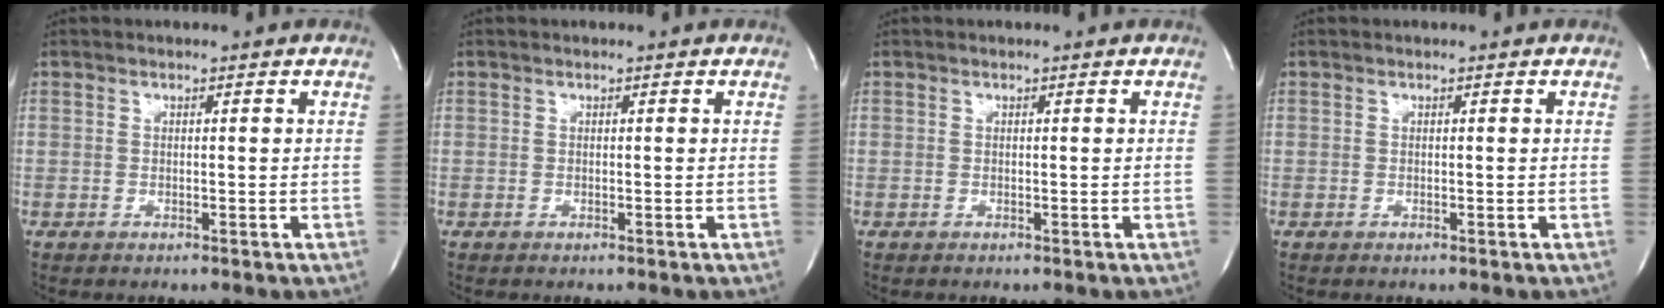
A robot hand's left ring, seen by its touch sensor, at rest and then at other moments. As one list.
[{"total": 0.0}, {"total": 0.0}, {"total": 0.0}]